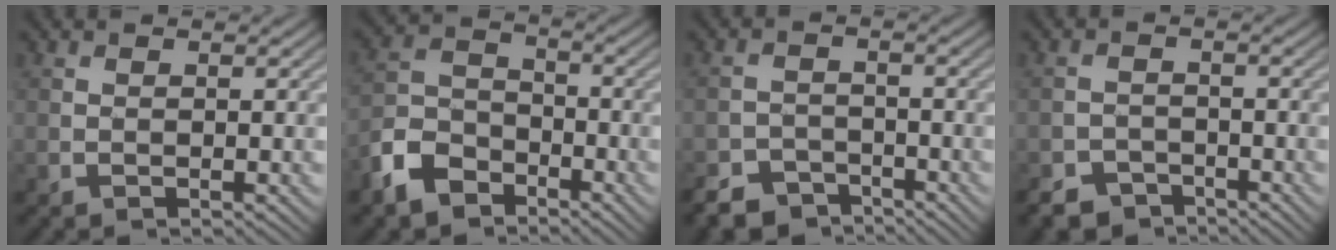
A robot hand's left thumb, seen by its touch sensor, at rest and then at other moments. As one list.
[{"total": 7.5, "force": [-5.1, 4.5, 3.2], "torque": [-0.080, -0.003, -0.118]}, {"total": 5.1, "force": [-4.2, 2.6, 1.3], "torque": [-0.022, -0.006, -0.080]}, {"total": 4.1, "force": [-3.5, 2.0, 0.8], "torque": [-0.011, -0.003, -0.065]}]